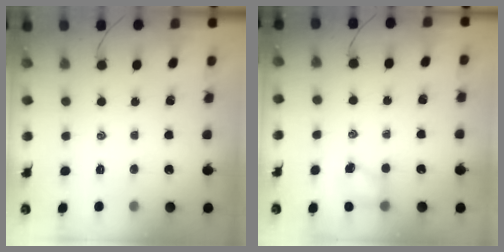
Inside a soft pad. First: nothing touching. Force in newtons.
{"total": 4.6, "press": 4.6, "slide": 0.7}